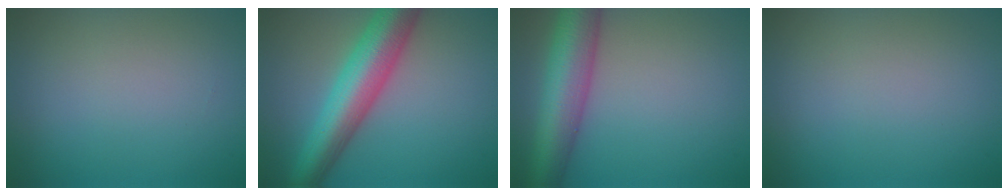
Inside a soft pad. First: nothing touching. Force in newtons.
{"total": 8.2, "press": 8.2, "slide": 0.3}
{"total": 8.1, "press": 8.1, "slide": 0.2}
{"total": 0.0}